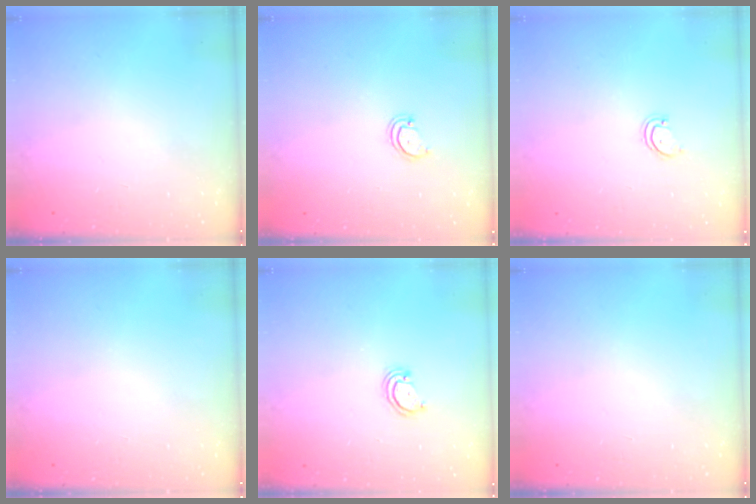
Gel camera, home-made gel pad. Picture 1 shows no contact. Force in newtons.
{"total": 3.0, "press": 3.0, "slide": 0.2}
{"total": 1.9, "press": 1.9, "slide": 0.2}
{"total": 0.0}
{"total": 3.1, "press": 3.1, "slide": 0.4}
{"total": 0.0}